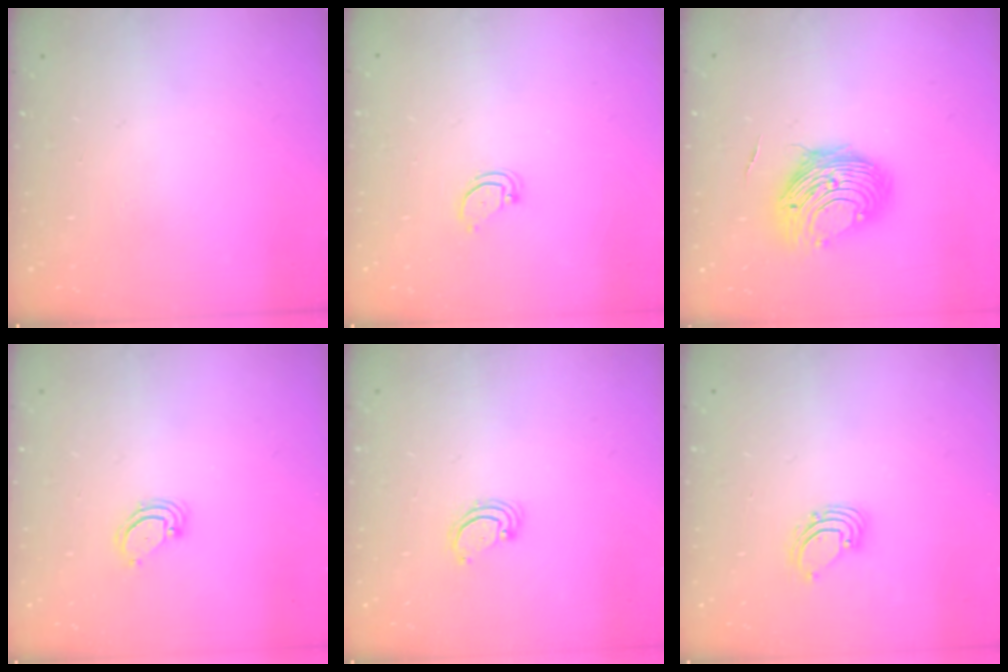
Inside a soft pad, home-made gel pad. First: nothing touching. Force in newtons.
{"total": 3.0, "press": 3.0, "slide": 0.3}
{"total": 10.7, "press": 10.7, "slide": 0.8}
{"total": 3.5, "press": 3.5, "slide": 0.3}
{"total": 2.8, "press": 2.8, "slide": 0.2}
{"total": 2.6, "press": 2.6, "slide": 0.2}